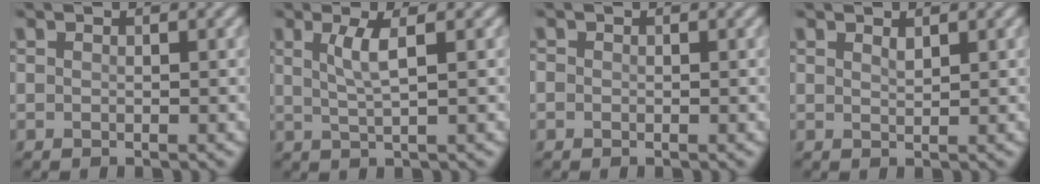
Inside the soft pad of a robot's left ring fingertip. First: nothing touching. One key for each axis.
{"total": 2.7, "fx": 0.9, "fy": 0.5, "fz": 2.5, "tx": -0.047, "ty": -0.001, "tz": 0.017}
{"total": 0.5, "fx": -0.2, "fy": 0.5, "fz": 0.1, "tx": 0.000, "ty": -0.002, "tz": -0.004}
{"total": 0.8, "fx": 0.7, "fy": 0.1, "fz": 0.4, "tx": -0.009, "ty": -0.001, "tz": 0.014}